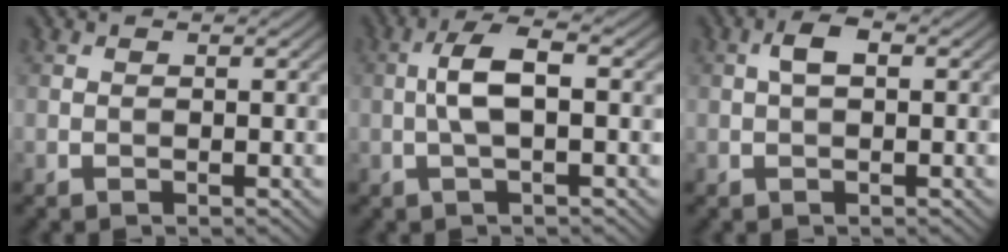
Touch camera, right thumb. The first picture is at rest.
{"total": 4.8, "force": [-0.1, 1.4, 4.6], "torque": [-0.096, 0.014, -0.010]}
{"total": 2.6, "force": [0.4, 1.2, 2.3], "torque": [-0.046, 0.009, 0.002]}